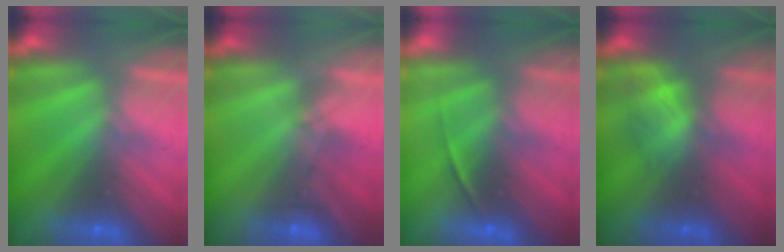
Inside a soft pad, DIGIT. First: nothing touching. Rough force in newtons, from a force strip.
{"total": 1.6}
{"total": 1.9}
{"total": 2.3}